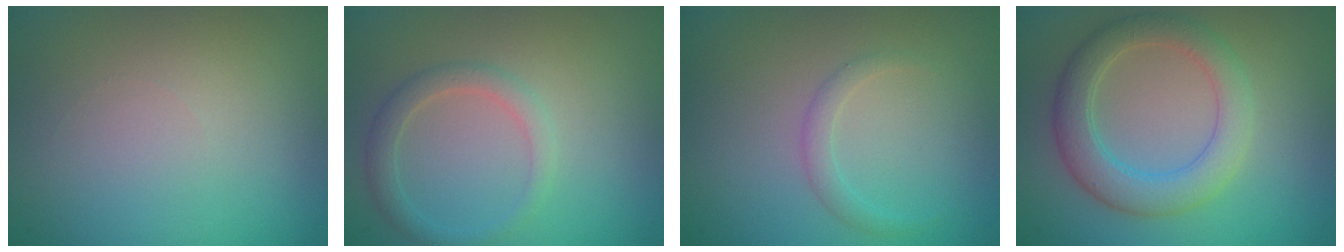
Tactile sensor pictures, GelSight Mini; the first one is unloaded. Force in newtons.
{"total": 2.0, "press": 2.0, "slide": 0.0}
{"total": 1.2, "press": 1.2, "slide": 0.0}
{"total": 4.5, "press": 4.5, "slide": 0.2}